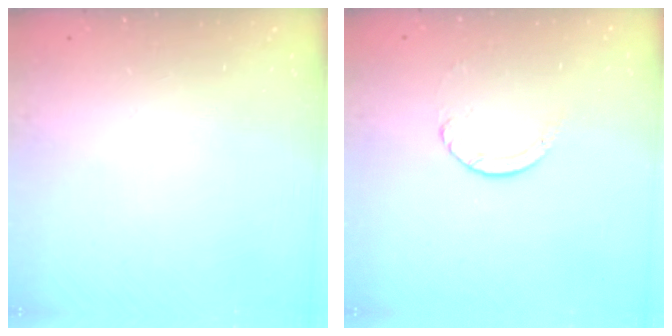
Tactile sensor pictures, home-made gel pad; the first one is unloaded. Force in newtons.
{"total": 2.4, "press": 2.4, "slide": 0.2}